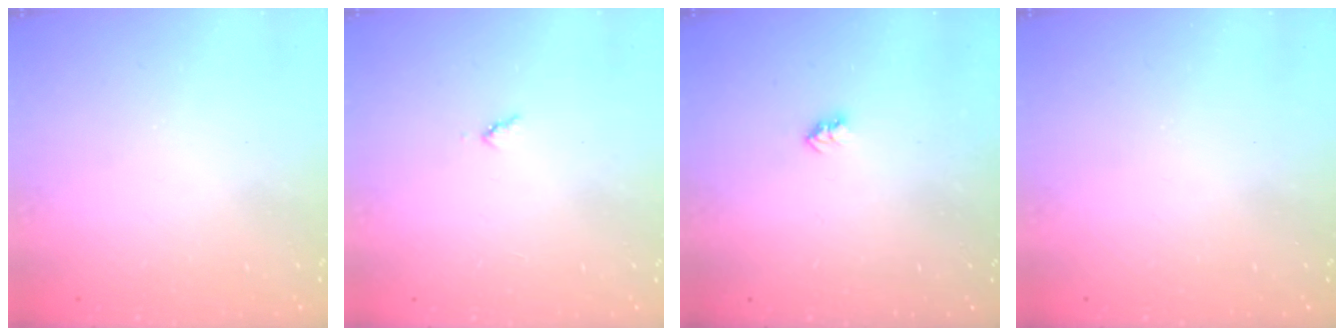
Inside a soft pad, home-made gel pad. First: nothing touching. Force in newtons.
{"total": 3.0, "press": 3.0, "slide": 0.3}
{"total": 2.6, "press": 2.6, "slide": 0.4}
{"total": 0.0}